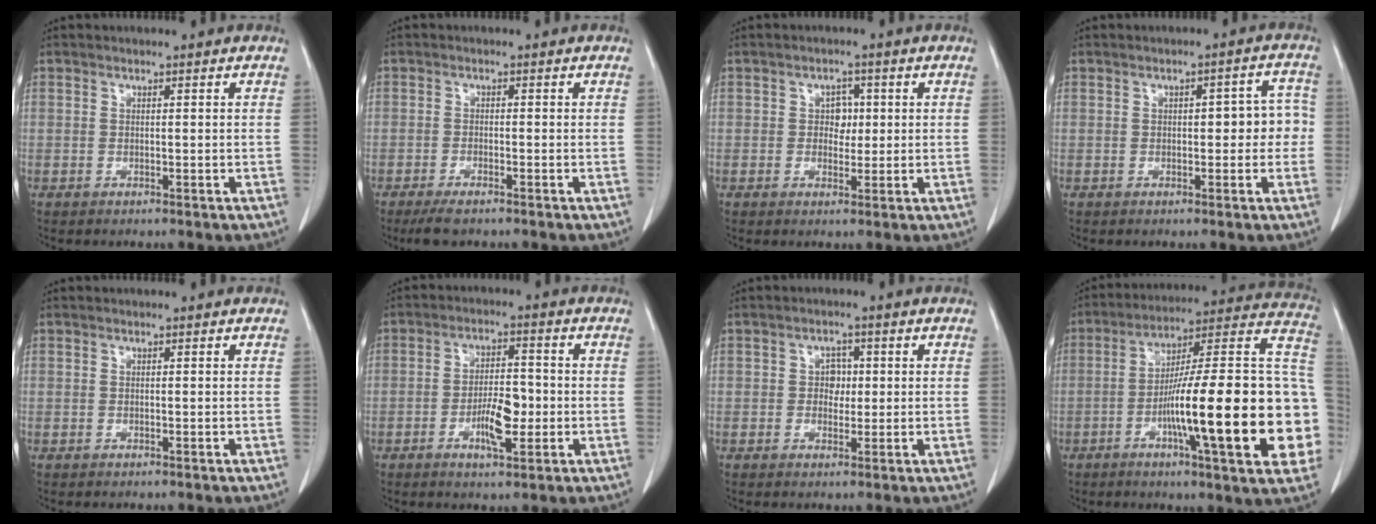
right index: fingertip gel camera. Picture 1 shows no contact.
{"total": 3.6, "force": [-2.8, 0.6, 2.2], "torque": [-0.045, -0.008, -0.047]}
{"total": 2.8, "force": [0.4, 2.1, 1.8], "torque": [-0.021, 0.004, 0.006]}
{"total": 4.9, "force": [-0.1, 2.2, 4.4], "torque": [-0.043, 0.029, -0.002]}
{"total": 0.0}
{"total": 6.5, "force": [-1.9, 2.2, 5.9], "torque": [-0.107, 0.004, -0.030]}
{"total": 2.7, "force": [0.2, 2.1, 1.7], "torque": [-0.019, 0.004, 0.003]}
{"total": 28.2, "force": [-6.0, 2.9, 27.3], "torque": [-0.312, 0.013, -0.098]}